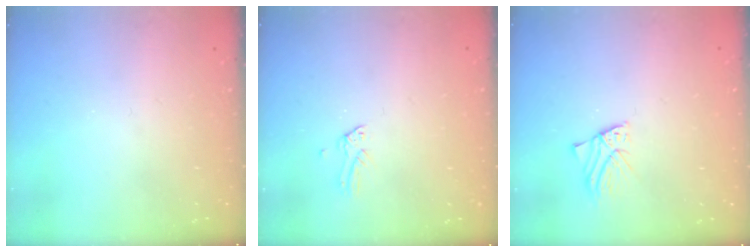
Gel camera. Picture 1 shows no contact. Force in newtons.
{"total": 0.0}
{"total": 1.7, "press": 1.7, "slide": 0.2}